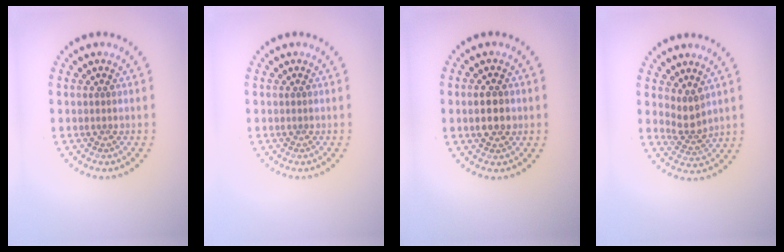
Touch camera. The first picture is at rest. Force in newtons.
{"total": 0.0}
{"total": 2.9, "press": 2.9, "slide": 0.2}
{"total": 2.3, "press": 1.7, "slide": 1.6}